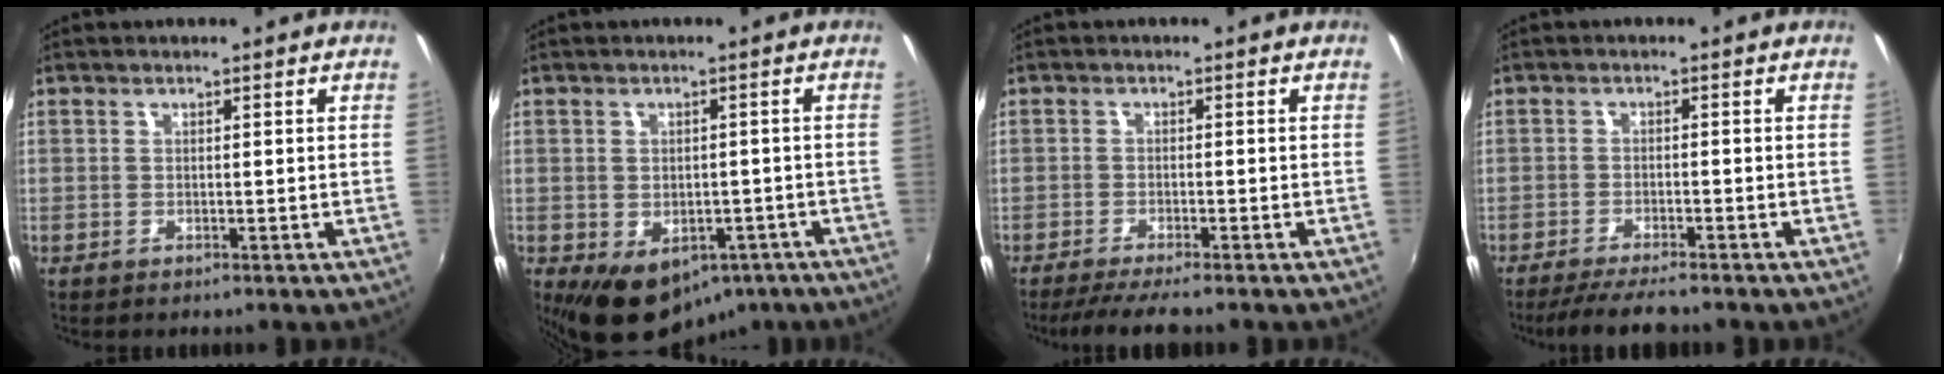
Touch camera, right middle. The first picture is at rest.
{"total": 11.0, "force": [-5.8, 7.5, 5.6], "torque": [-0.102, -0.011, -0.060]}
{"total": 5.7, "force": [-4.8, -0.3, 3.1], "torque": [-0.066, -0.019, -0.079]}
{"total": 6.7, "force": [-5.8, 0.4, 3.4], "torque": [-0.079, -0.019, -0.097]}